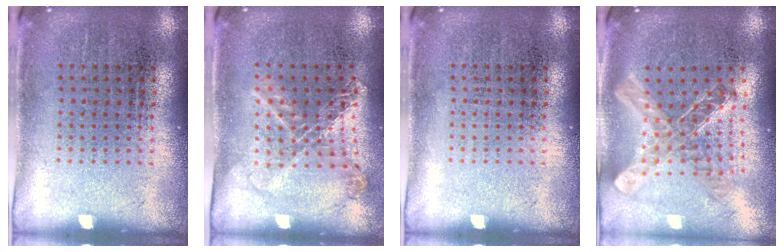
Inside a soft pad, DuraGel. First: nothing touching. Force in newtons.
{"total": 1.2, "press": 1.1, "slide": 0.2}
{"total": 0.0}
{"total": 1.1, "press": 1.1, "slide": 0.2}